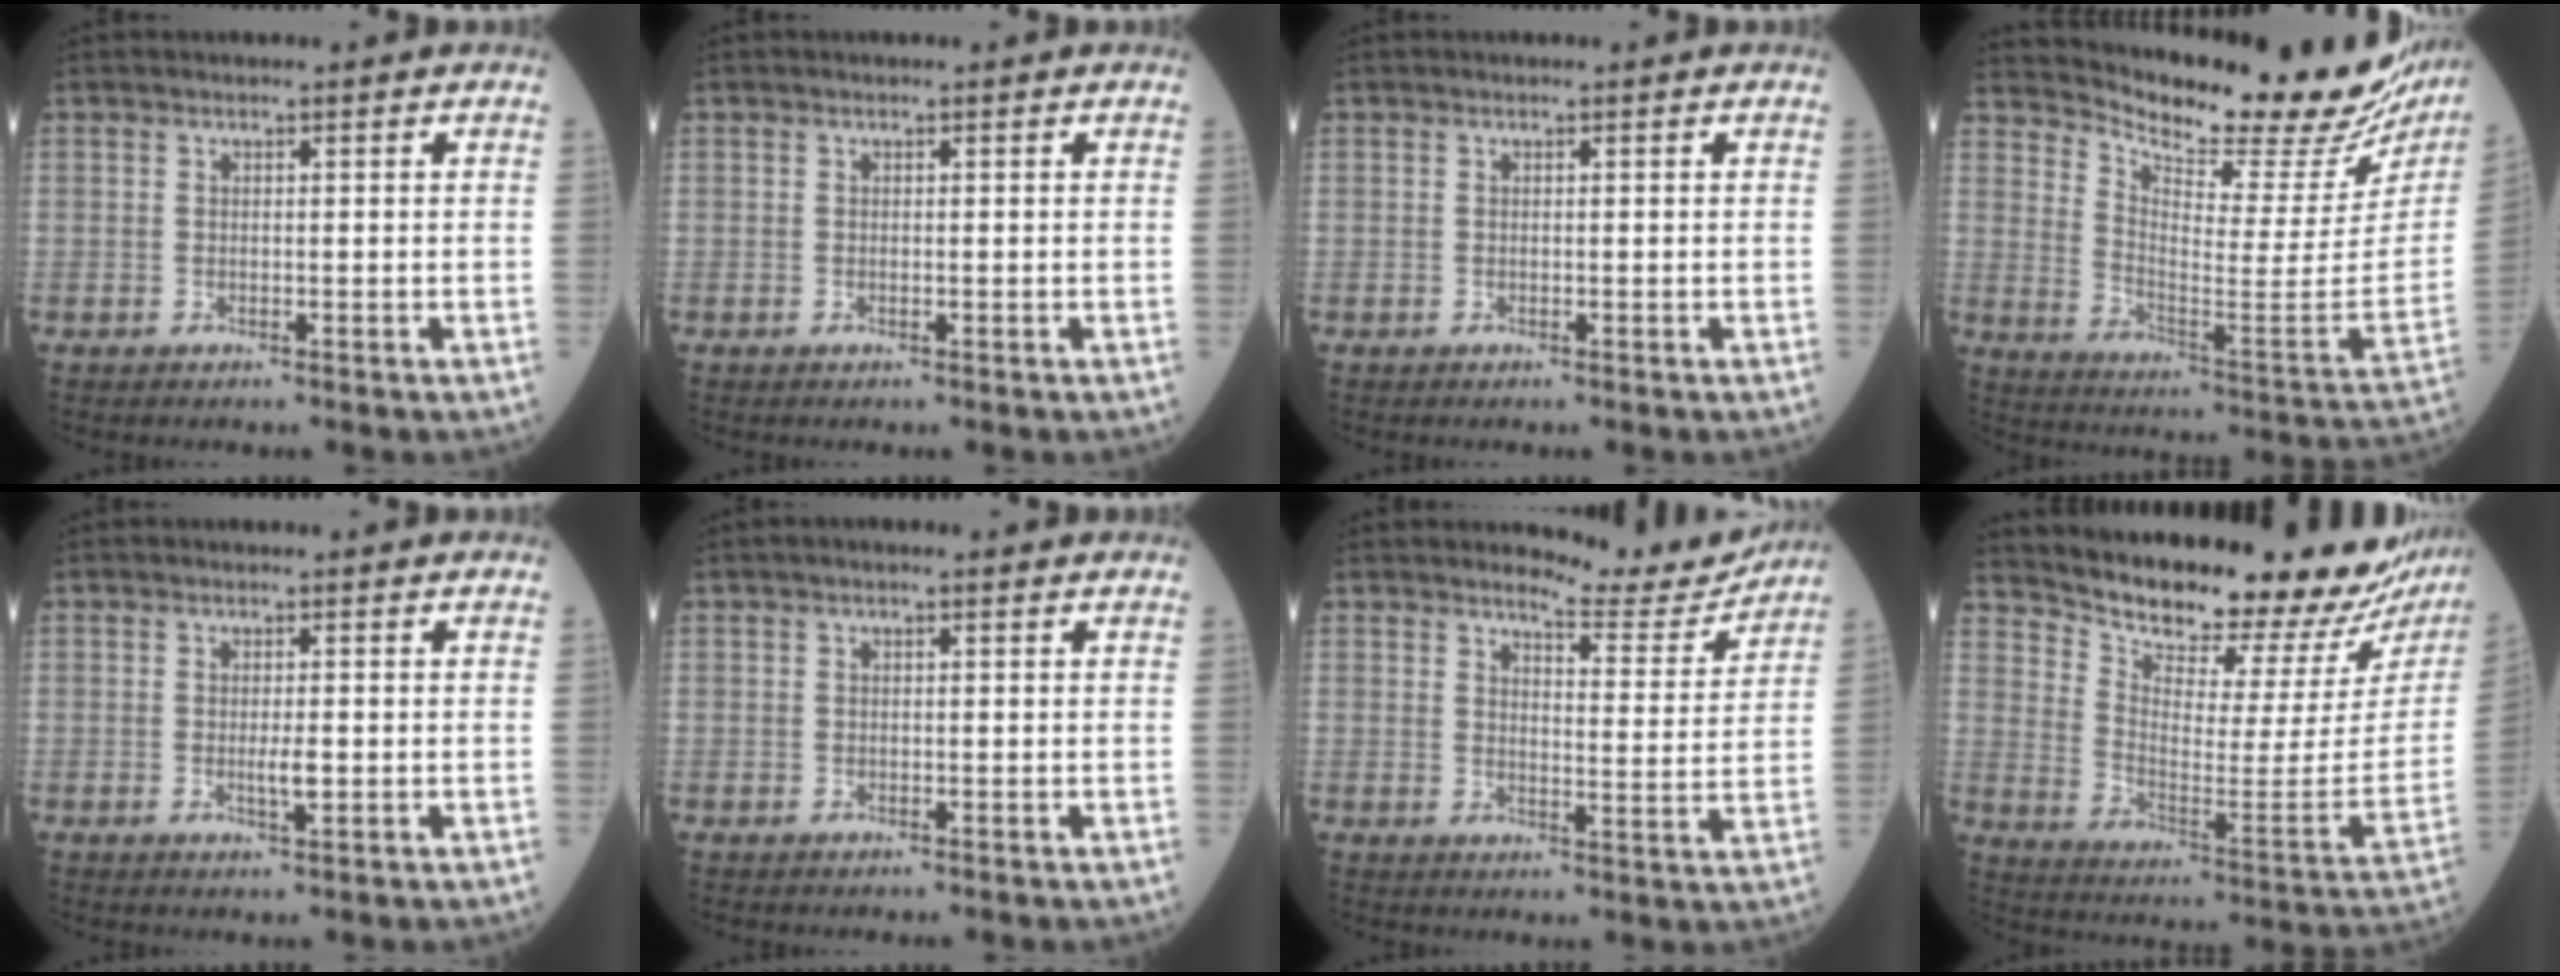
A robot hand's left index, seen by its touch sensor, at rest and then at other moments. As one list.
[{"total": 0.0}, {"total": 0.0}, {"total": 24.4, "force": [22.2, 3.9, 9.4], "torque": [-0.158, -0.088, 0.297]}, {"total": 2.1, "force": [-0.2, 0.4, 2.0], "torque": [-0.038, -0.002, -0.001]}, {"total": 1.2, "force": [0.7, 0.4, 0.8], "torque": [-0.019, 0.013, 0.006]}, {"total": 7.6, "force": [7.6, 0.5, 0.3], "torque": [-0.009, -0.031, 0.097]}, {"total": 23.0, "force": [21.6, 3.3, 7.2], "torque": [-0.125, -0.102, 0.295]}]